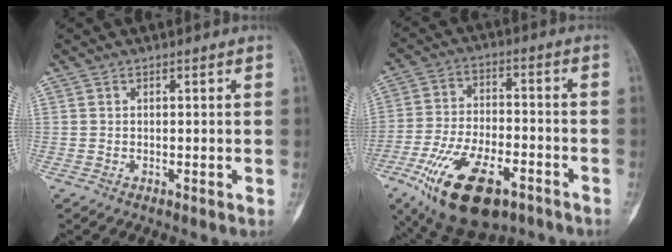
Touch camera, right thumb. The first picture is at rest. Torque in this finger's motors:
{"motor_torque": [0.61, 0.83, 1.58, -0.66, 0.19]}